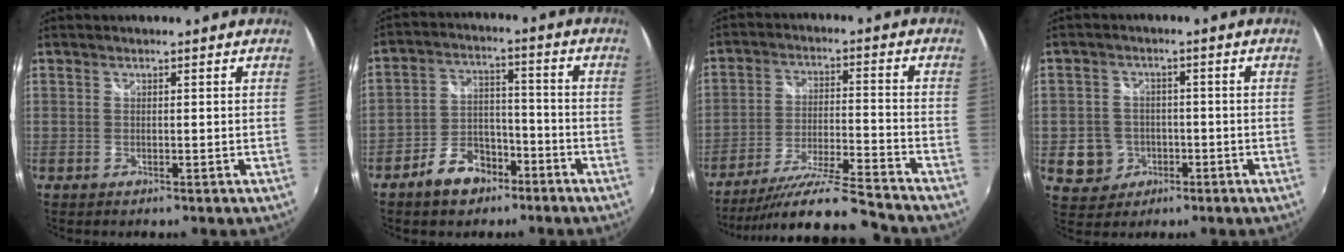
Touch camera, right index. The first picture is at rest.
{"total": 8.9, "force": [-6.1, 5.2, 3.9], "torque": [-0.081, 0.024, -0.095]}
{"total": 14.6, "force": [-13.5, -1.3, 5.3], "torque": [-0.111, -0.022, -0.227]}
{"total": 6.5, "force": [-2.0, 6.0, 1.5], "torque": [-0.051, 0.011, -0.022]}